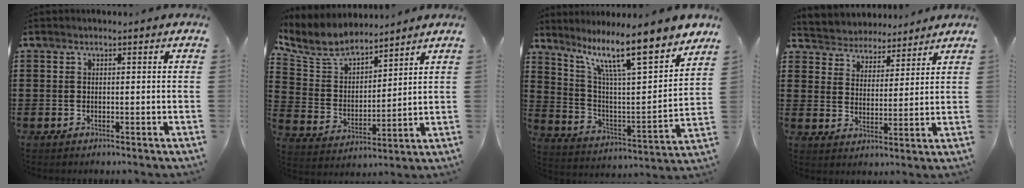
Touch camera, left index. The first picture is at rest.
{"total": 7.0, "force": [6.3, 2.2, 2.1], "torque": [-0.074, -0.028, 0.111]}
{"total": 12.2, "force": [9.4, 1.5, 7.7], "torque": [-0.160, -0.066, 0.146]}
{"total": 4.2, "force": [4.1, 0.9, -0.8], "torque": [-0.010, -0.025, 0.070]}